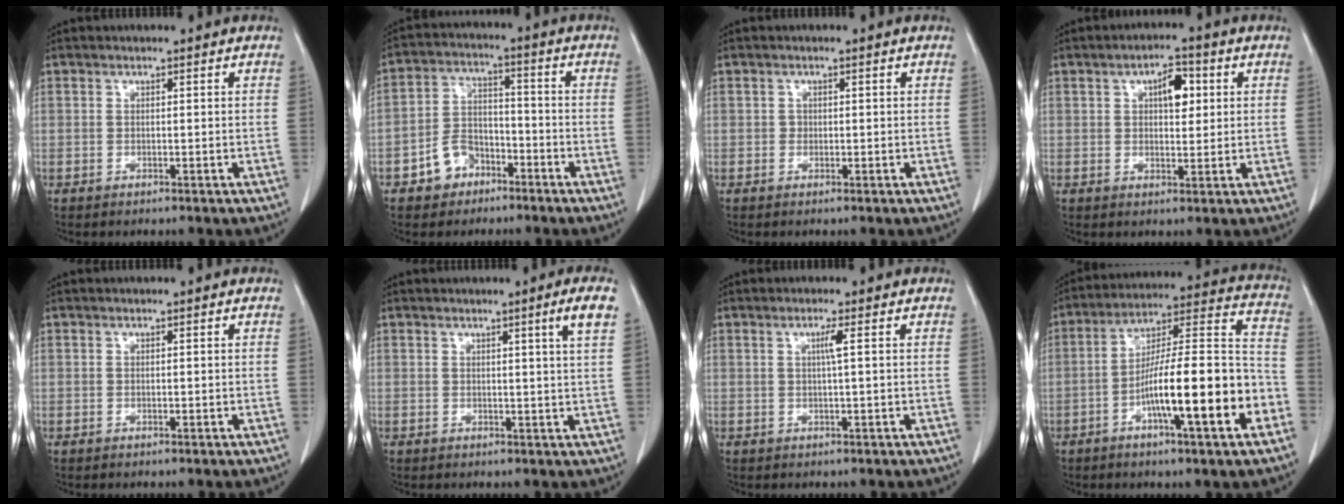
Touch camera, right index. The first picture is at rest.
{"total": 6.8, "force": [-3.9, 5.0, 2.4], "torque": [-0.053, 0.020, -0.062]}
{"total": 0.6, "force": [-0.1, 0.5, 0.1], "torque": [0.002, 0.003, -0.001]}
{"total": 5.0, "force": [1.5, 2.2, 4.2], "torque": [-0.065, 0.010, 0.023]}
{"total": 0.0}
{"total": 3.4, "force": [1.6, -1.1, 2.8], "torque": [-0.041, -0.013, 0.025]}
{"total": 1.6, "force": [0.4, -0.5, 1.5], "torque": [-0.030, 0.000, 0.007]}
{"total": 18.4, "force": [-6.6, 1.8, 17.1], "torque": [-0.259, 0.014, -0.103]}